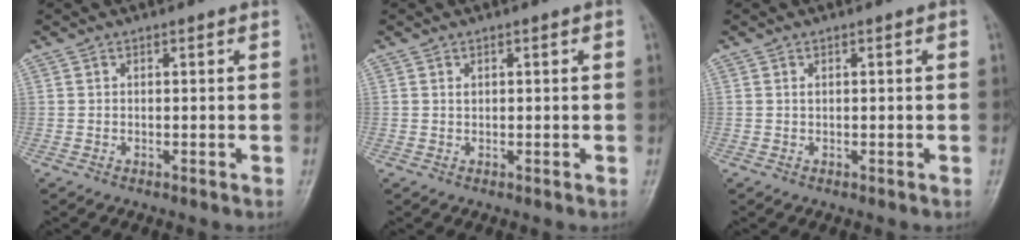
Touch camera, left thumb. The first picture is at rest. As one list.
[{"total": 0.7, "force": [0.2, 0.5, 0.5], "torque": [-0.008, 0.006, 0.007]}, {"total": 0.6, "force": [0.1, 0.4, 0.5], "torque": [-0.008, 0.005, 0.005]}]